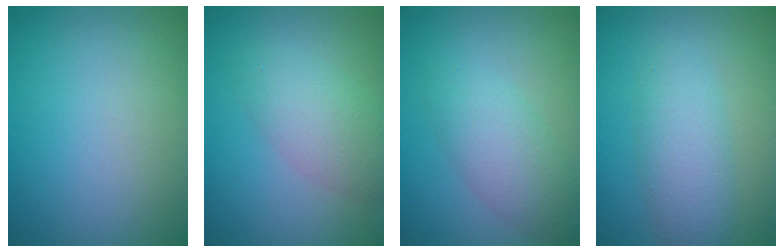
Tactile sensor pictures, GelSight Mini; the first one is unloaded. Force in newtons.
{"total": 2.7, "press": 2.7, "slide": 0.2}
{"total": 3.5, "press": 3.5, "slide": 0.1}
{"total": 3.6, "press": 3.6, "slide": 0.1}